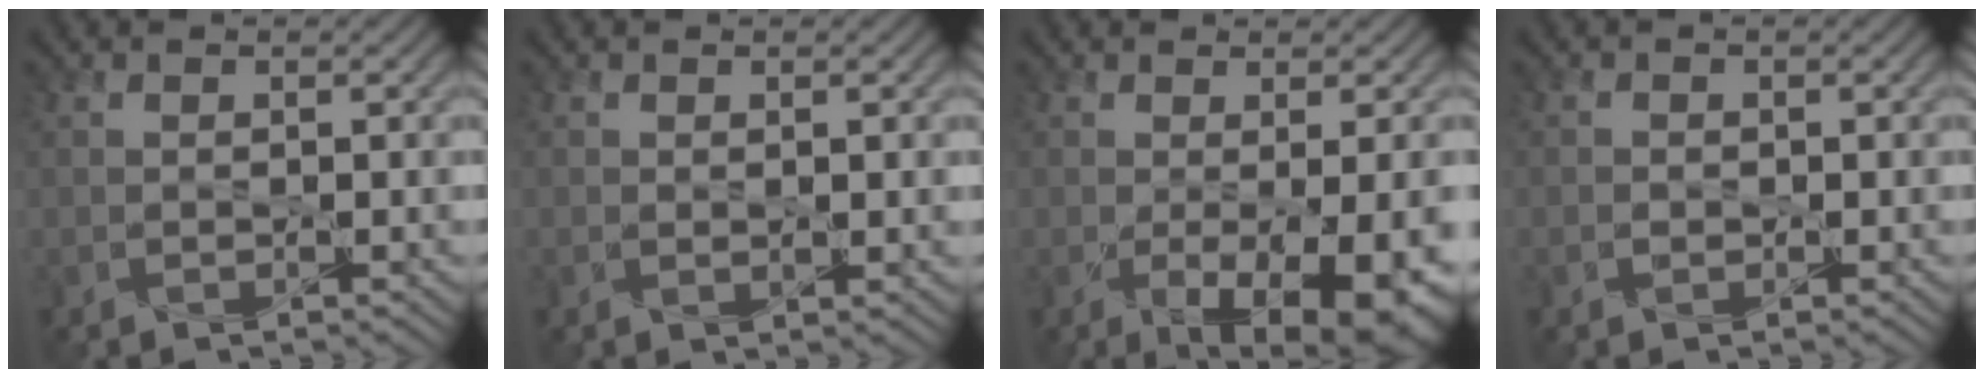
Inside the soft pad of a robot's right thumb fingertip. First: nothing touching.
{"total": 1.1, "force": [0.1, 0.5, 1.0], "torque": [-0.016, -0.004, 0.005]}
{"total": 8.5, "force": [-2.4, 3.2, 7.5], "torque": [-0.122, -0.037, -0.003]}
{"total": 0.9, "force": [-0.3, 0.8, 0.4], "torque": [-0.007, -0.004, -0.008]}